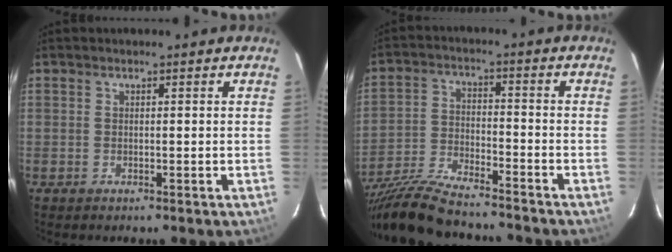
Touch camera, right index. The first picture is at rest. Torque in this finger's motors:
{"motor_torque": [1.08, -1.06, 0.46, 0.07]}